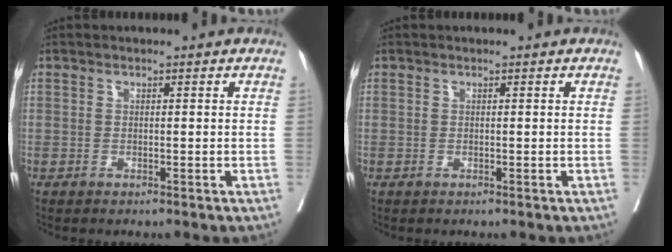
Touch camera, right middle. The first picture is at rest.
{"total": 0.0}